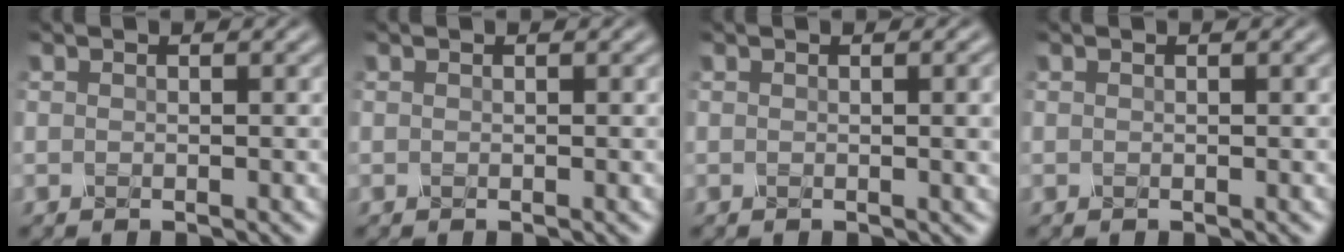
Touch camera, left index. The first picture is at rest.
{"total": 0.0}
{"total": 2.5, "force": [0.2, 0.7, 2.4], "torque": [-0.021, 0.003, -0.002]}
{"total": 0.0}